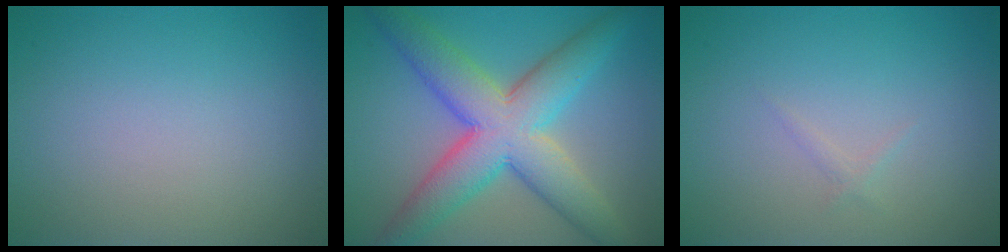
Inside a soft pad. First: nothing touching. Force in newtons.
{"total": 9.2, "press": 9.2, "slide": 0.2}
{"total": 0.5, "press": 0.5, "slide": 0.0}